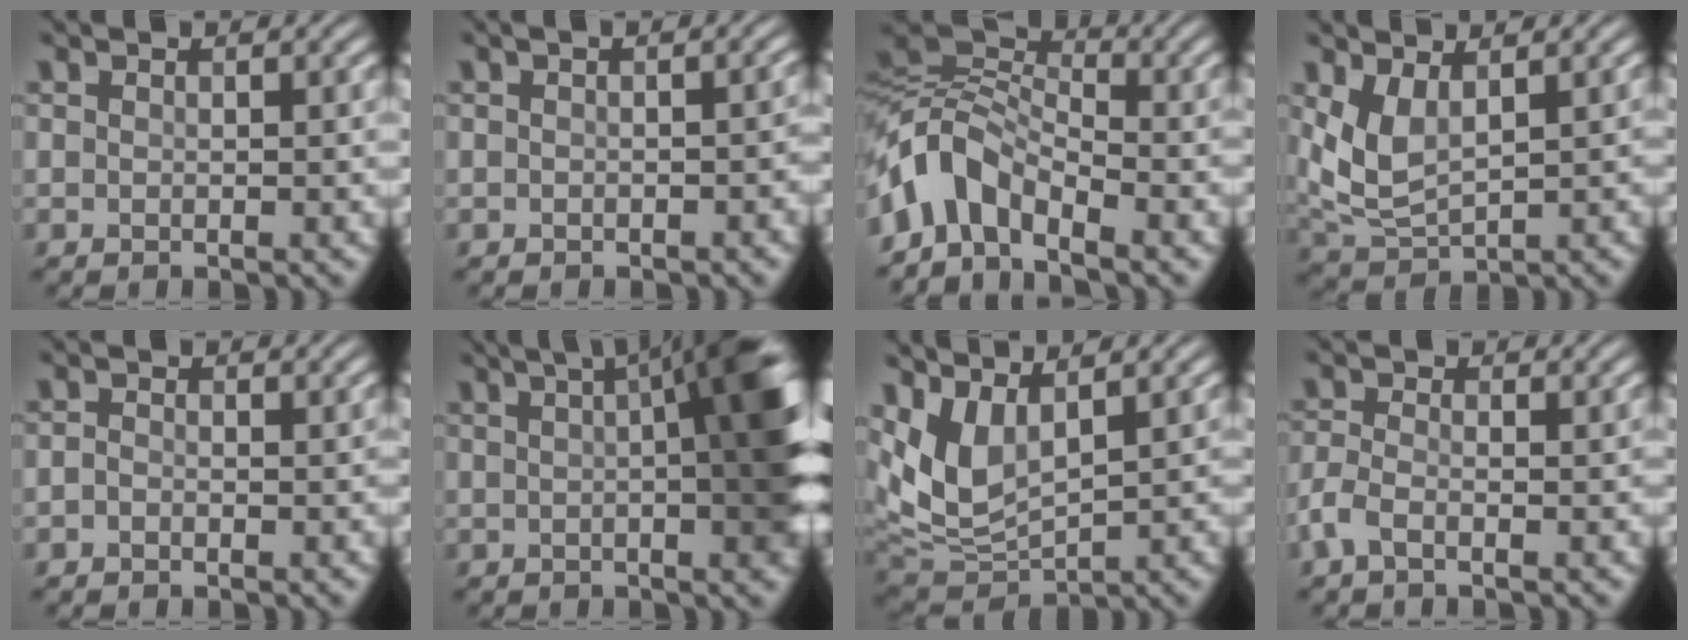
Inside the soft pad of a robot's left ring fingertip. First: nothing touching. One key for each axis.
{"total": 2.7, "fx": -0.2, "fy": 1.4, "fz": 2.3, "tx": -0.025, "ty": 0.003, "tz": -0.009}
{"total": 6.4, "fx": -4.4, "fy": 3.4, "fz": 3.2, "tx": -0.066, "ty": 0.013, "tz": -0.107}
{"total": 4.9, "fx": 1.1, "fy": 2.7, "fz": 3.9, "tx": -0.102, "ty": -0.014, "tz": 0.018}
{"total": 1.5, "fx": -1.4, "fy": 0.6, "fz": -0.1, "tx": -0.006, "ty": -0.001, "tz": -0.037}
{"total": 10.4, "fx": 2.4, "fy": 2.4, "fz": 9.8, "tx": -0.095, "ty": 0.020, "tz": 0.011}
{"total": 7.2, "fx": 2.0, "fy": 4.3, "fz": 5.4, "tx": -0.124, "ty": -0.021, "tz": 0.035}
{"total": 3.4, "fx": -2.9, "fy": 1.1, "fz": 1.5, "tx": -0.052, "ty": -0.003, "tz": -0.070}